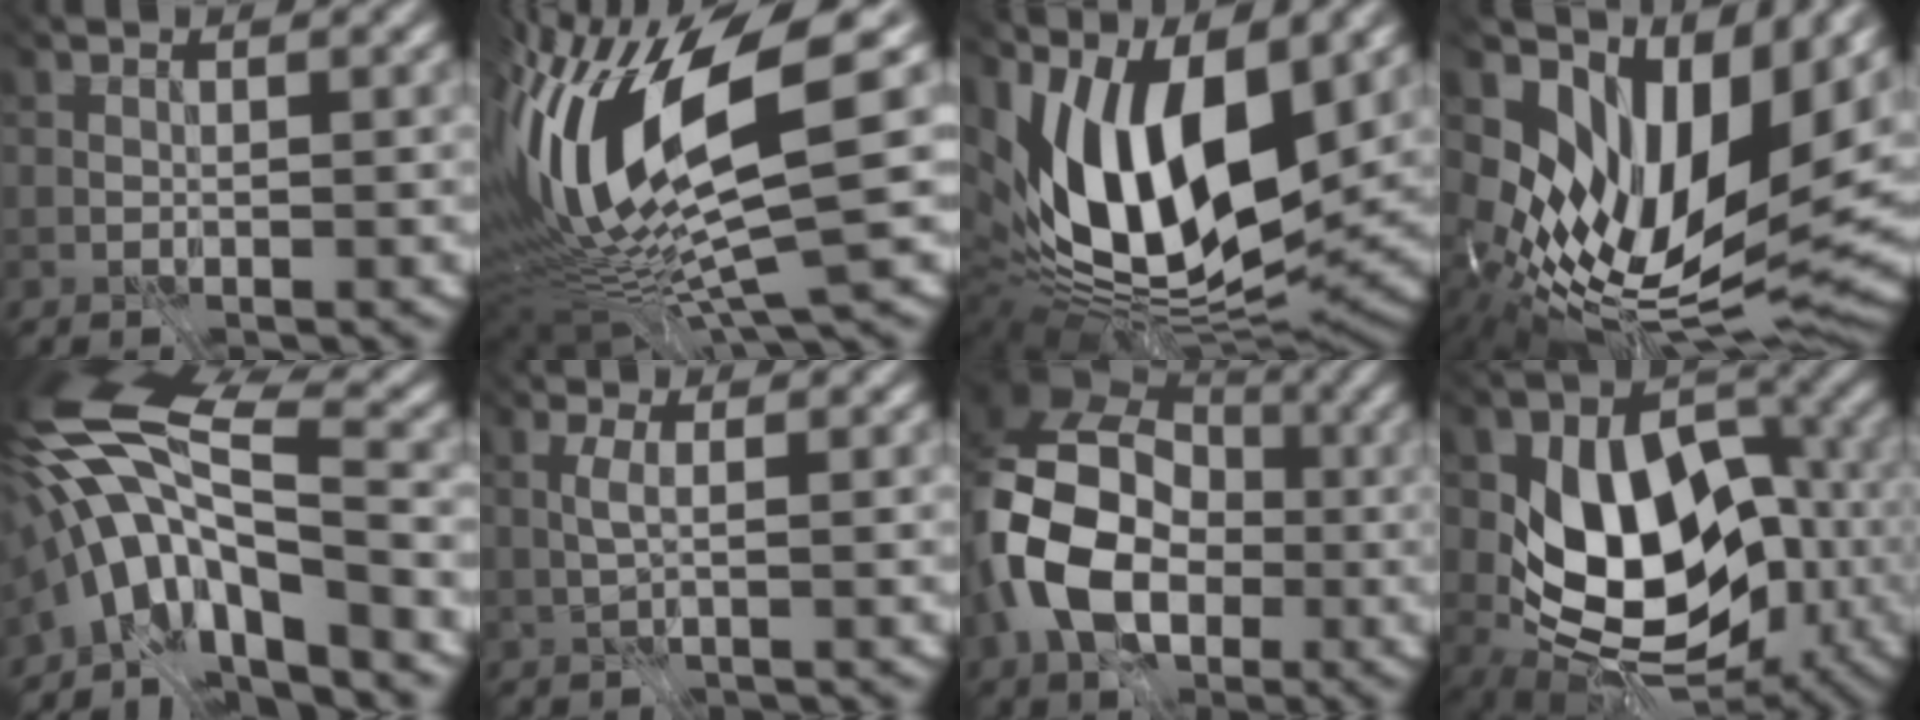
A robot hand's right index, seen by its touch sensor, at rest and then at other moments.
{"total": 13.7, "force": [-0.8, 3.2, 13.3], "torque": [-0.277, -0.007, 0.018]}
{"total": 13.0, "force": [0.4, 6.6, 11.3], "torque": [-0.208, -0.012, 0.016]}
{"total": 13.4, "force": [2.0, 7.0, 11.2], "torque": [-0.200, -0.008, 0.070]}
{"total": 10.5, "force": [-6.0, 2.4, 8.3], "torque": [-0.143, 0.006, -0.093]}
{"total": 1.7, "force": [-0.6, 0.2, 1.5], "torque": [-0.036, 0.003, -0.009]}
{"total": 10.6, "force": [-4.6, 7.0, 6.5], "torque": [-0.138, -0.012, -0.076]}
{"total": 11.2, "force": [-3.9, 7.2, 7.6], "torque": [-0.131, -0.027, -0.053]}